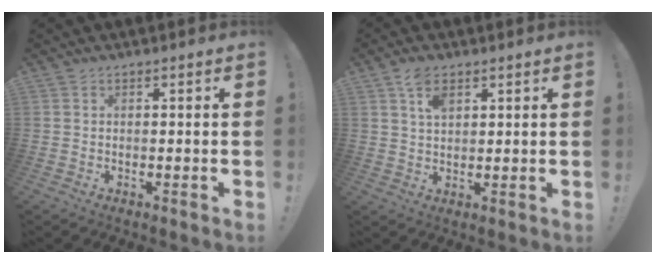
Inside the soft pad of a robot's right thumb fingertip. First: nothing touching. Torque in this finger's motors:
{"motor_torque": [0.43, 1.37, 0.24, 0.03, 0.00]}